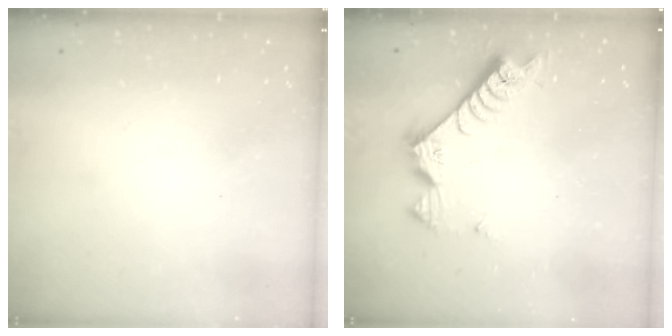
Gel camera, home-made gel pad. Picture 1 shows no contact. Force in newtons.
{"total": 7.7, "press": 7.6, "slide": 1.2}